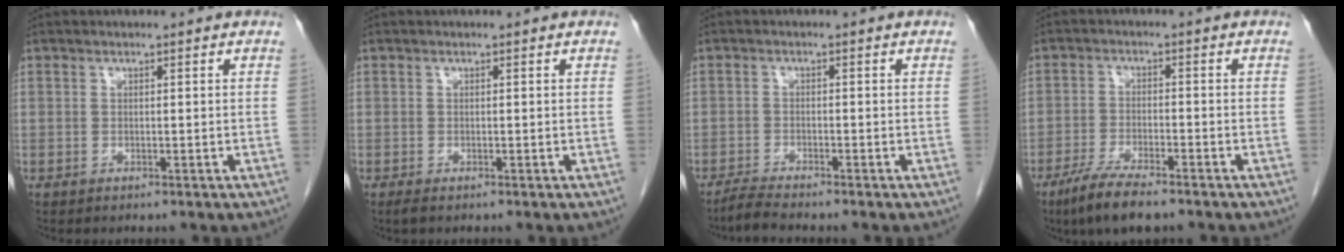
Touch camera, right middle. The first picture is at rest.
{"total": 0.7, "force": [-0.5, 0.1, 0.4], "torque": [-0.010, -0.002, -0.007]}
{"total": 2.8, "force": [-2.6, -0.6, 0.8], "torque": [-0.029, -0.015, -0.053]}
{"total": 7.4, "force": [-5.4, 1.0, 4.9], "torque": [-0.098, -0.019, -0.095]}